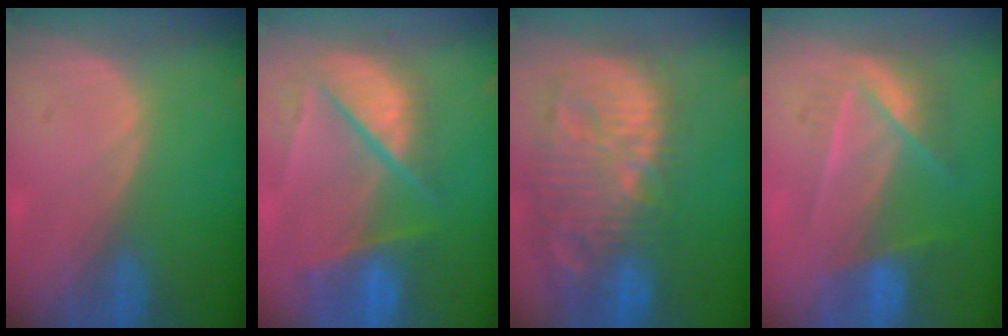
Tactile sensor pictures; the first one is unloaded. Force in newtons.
{"total": 10.4, "press": 8.6, "slide": 5.8}
{"total": 14.4, "press": 12.5, "slide": 7.2}
{"total": 7.3, "press": 6.4, "slide": 3.4}